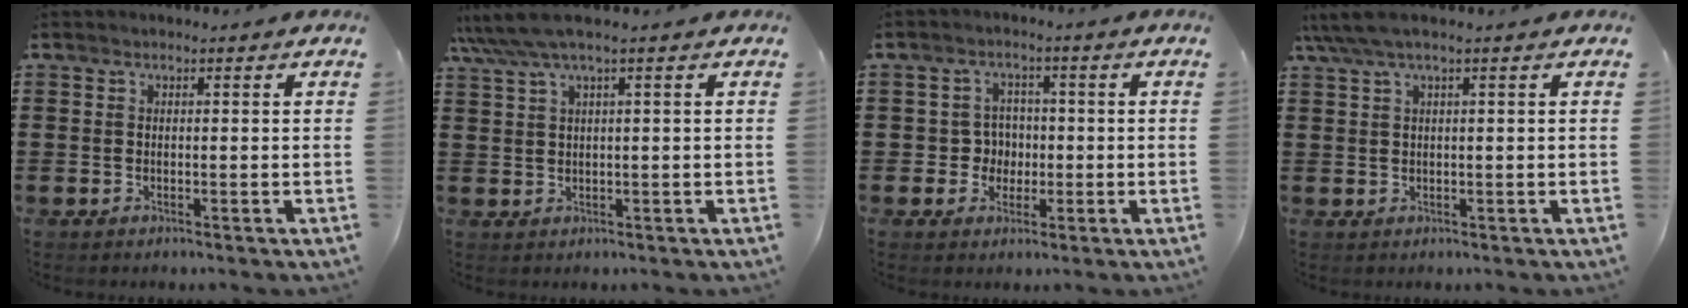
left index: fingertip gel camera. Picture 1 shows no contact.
{"total": 3.2, "force": [1.5, -0.1, 2.8], "torque": [-0.065, -0.003, 0.022]}
{"total": 3.8, "force": [-0.6, 3.6, 1.1], "torque": [-0.029, 0.005, -0.017]}
{"total": 2.7, "force": [1.1, 0.2, 2.4], "torque": [-0.055, -0.002, 0.017]}